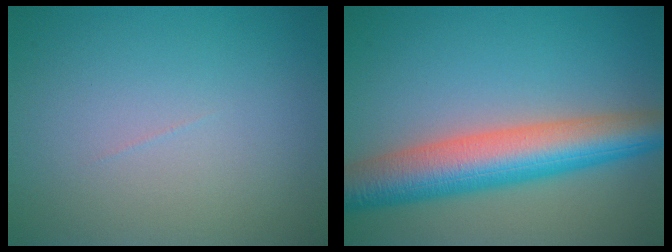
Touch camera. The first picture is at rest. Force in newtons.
{"total": 8.5, "press": 8.4, "slide": 0.4}